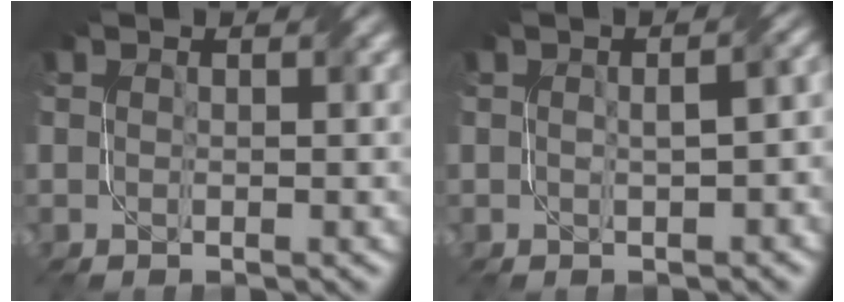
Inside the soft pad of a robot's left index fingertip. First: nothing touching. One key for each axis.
{"total": 3.4, "fx": -0.1, "fy": 1.5, "fz": 3.0, "tx": -0.043, "ty": 0.003, "tz": 0.004}